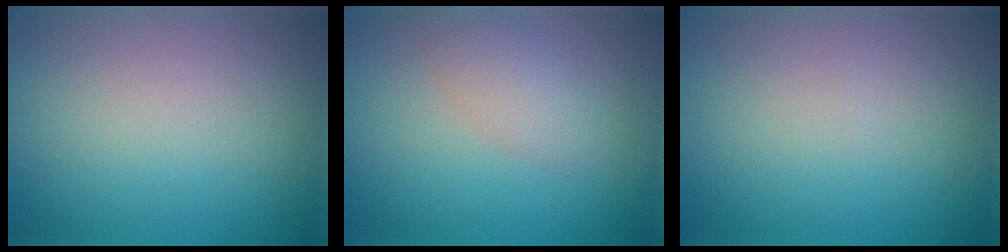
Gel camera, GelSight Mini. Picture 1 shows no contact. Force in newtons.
{"total": 2.3, "press": 2.3, "slide": 0.0}
{"total": 0.0}